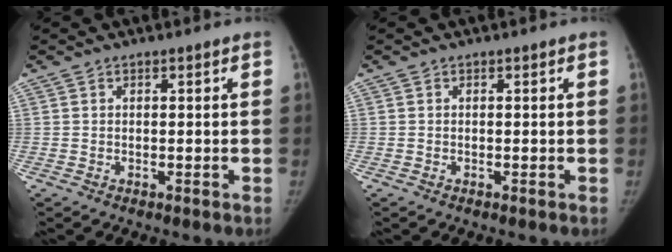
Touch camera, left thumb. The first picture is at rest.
{"total": 0.0}